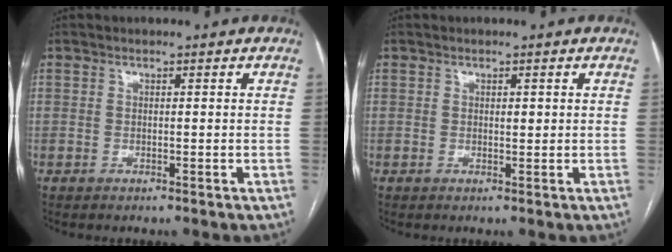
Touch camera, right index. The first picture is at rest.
{"total": 0.9, "force": [0.2, 0.4, 0.8], "torque": [-0.010, 0.000, 0.004]}